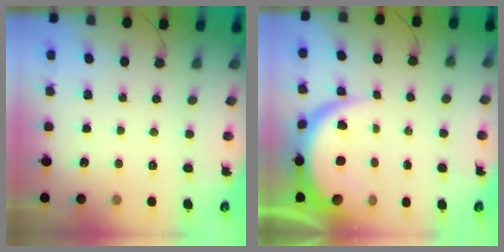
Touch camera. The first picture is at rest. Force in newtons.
{"total": 8.0, "press": 8.0, "slide": 0.4}